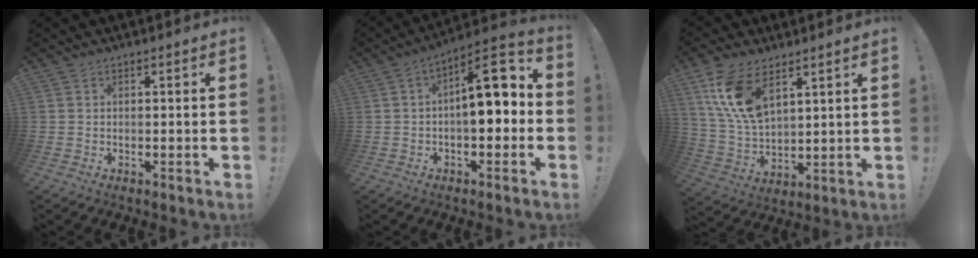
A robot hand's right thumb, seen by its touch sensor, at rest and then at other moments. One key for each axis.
{"total": 13.6, "fx": 1.6, "fy": 6.2, "fz": 12.0, "tx": -0.153, "ty": -0.005, "tz": 0.025}
{"total": 14.2, "fx": 7.8, "fy": 7.4, "fz": 9.3, "tx": -0.187, "ty": -0.032, "tz": 0.146}